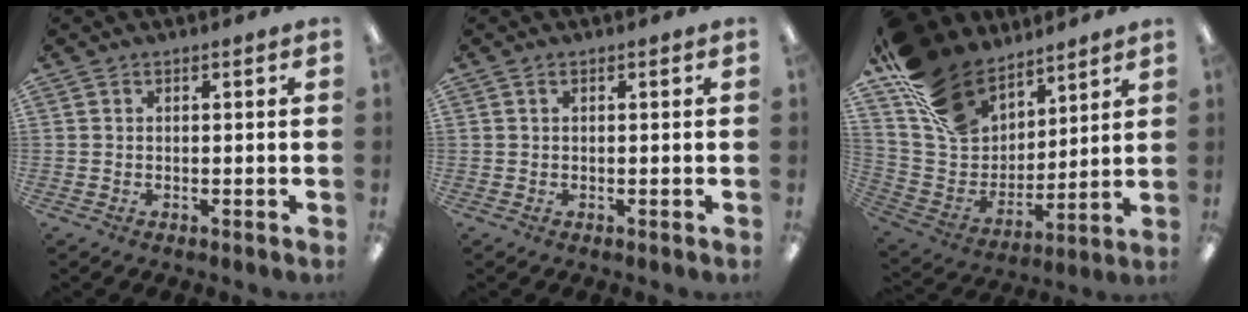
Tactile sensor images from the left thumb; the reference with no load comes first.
{"total": 0.0}
{"total": 19.8, "force": [13.2, 12.2, 8.3], "torque": [-0.173, -0.070, 0.256]}